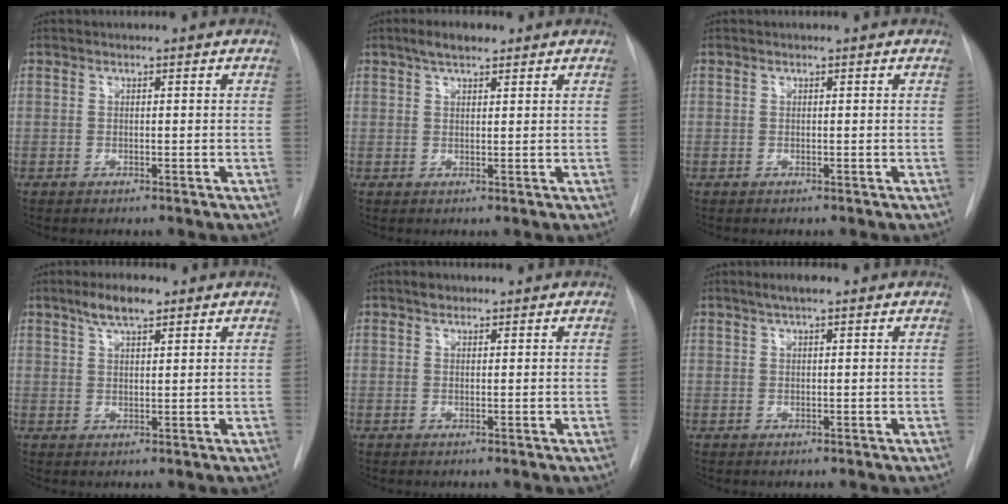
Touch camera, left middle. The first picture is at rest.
{"total": 3.8, "force": [2.6, 1.3, 2.4], "torque": [-0.046, 0.012, 0.043]}
{"total": 0.0}
{"total": 4.9, "force": [3.3, 1.3, 3.4], "torque": [-0.066, 0.011, 0.058]}
{"total": 1.2, "force": [0.9, 0.8, 0.4], "torque": [-0.008, 0.004, 0.012]}
{"total": 2.4, "force": [1.6, 0.6, 1.7], "torque": [-0.033, 0.012, 0.025]}